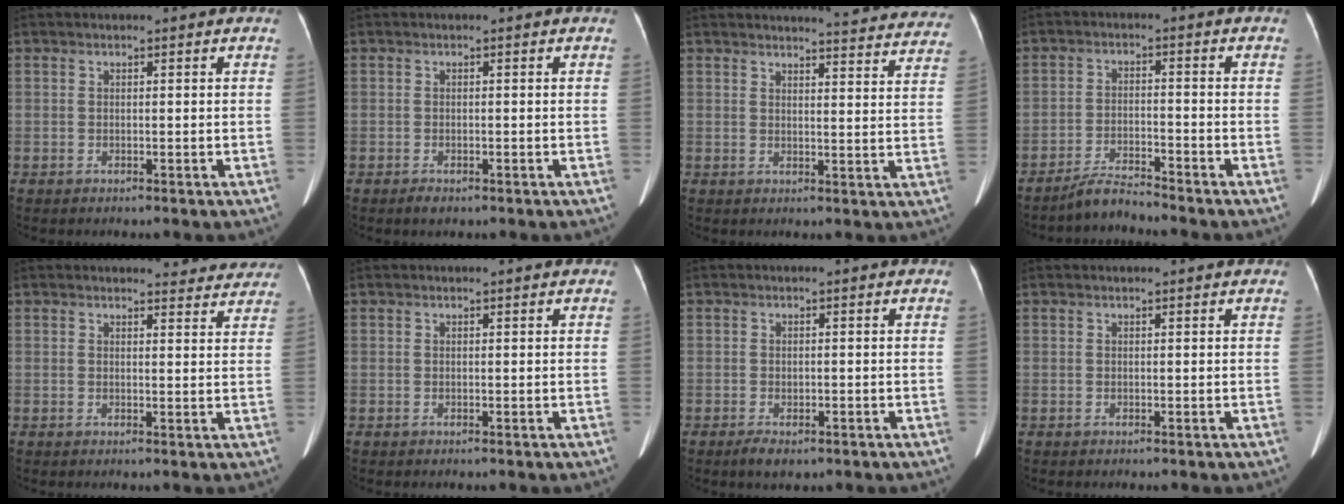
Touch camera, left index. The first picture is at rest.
{"total": 1.3, "force": [-0.9, 0.6, 0.7], "torque": [-0.015, -0.001, -0.009]}
{"total": 16.6, "force": [16.1, 1.6, 3.4], "torque": [-0.020, -0.071, 0.159]}
{"total": 4.1, "force": [-4.0, -0.6, 0.4], "torque": [-0.016, -0.018, -0.073]}
{"total": 6.9, "force": [6.7, 1.6, 0.4], "torque": [0.019, -0.014, 0.051]}
{"total": 0.0}
{"total": 2.7, "force": [-1.6, 1.3, 1.7], "torque": [-0.037, -0.005, -0.018]}
{"total": 0.6, "force": [0.5, 0.0, 0.2], "torque": [-0.004, 0.007, 0.009]}